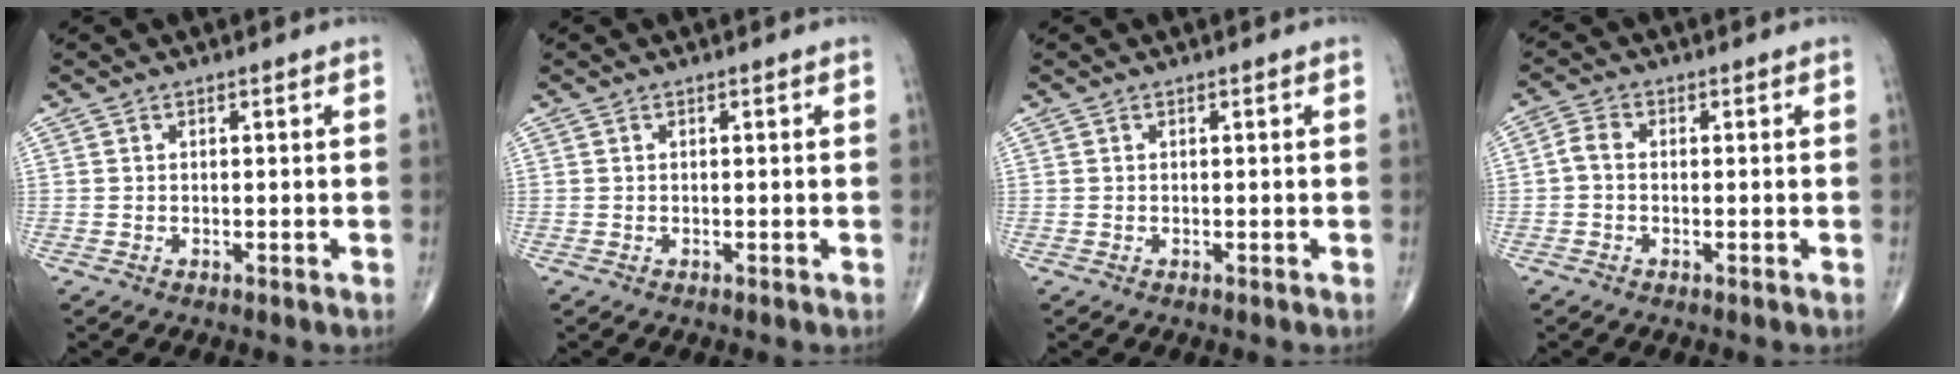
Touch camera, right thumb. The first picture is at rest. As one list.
[{"total": 0.0}, {"total": 0.0}, {"total": 2.5, "force": [-0.4, 1.8, 1.7], "torque": [-0.031, 0.008, -0.015]}]